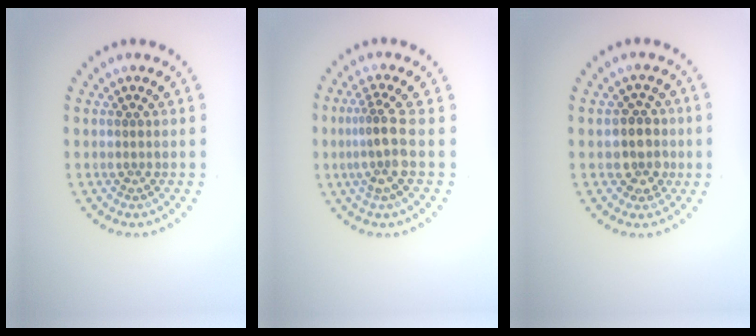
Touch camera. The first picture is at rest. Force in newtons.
{"total": 3.0, "press": 2.3, "slide": 1.9}
{"total": 2.8, "press": 2.5, "slide": 1.1}